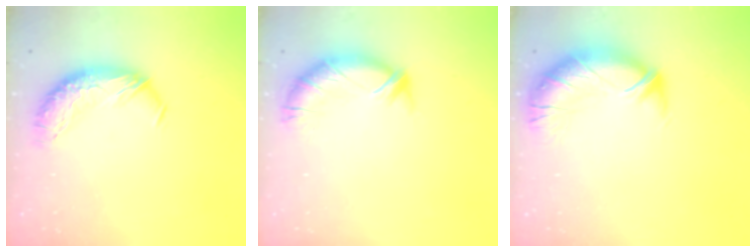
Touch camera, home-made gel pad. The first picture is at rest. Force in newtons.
{"total": 2.9, "press": 2.8, "slide": 0.9}
{"total": 2.8, "press": 1.3, "slide": 2.5}